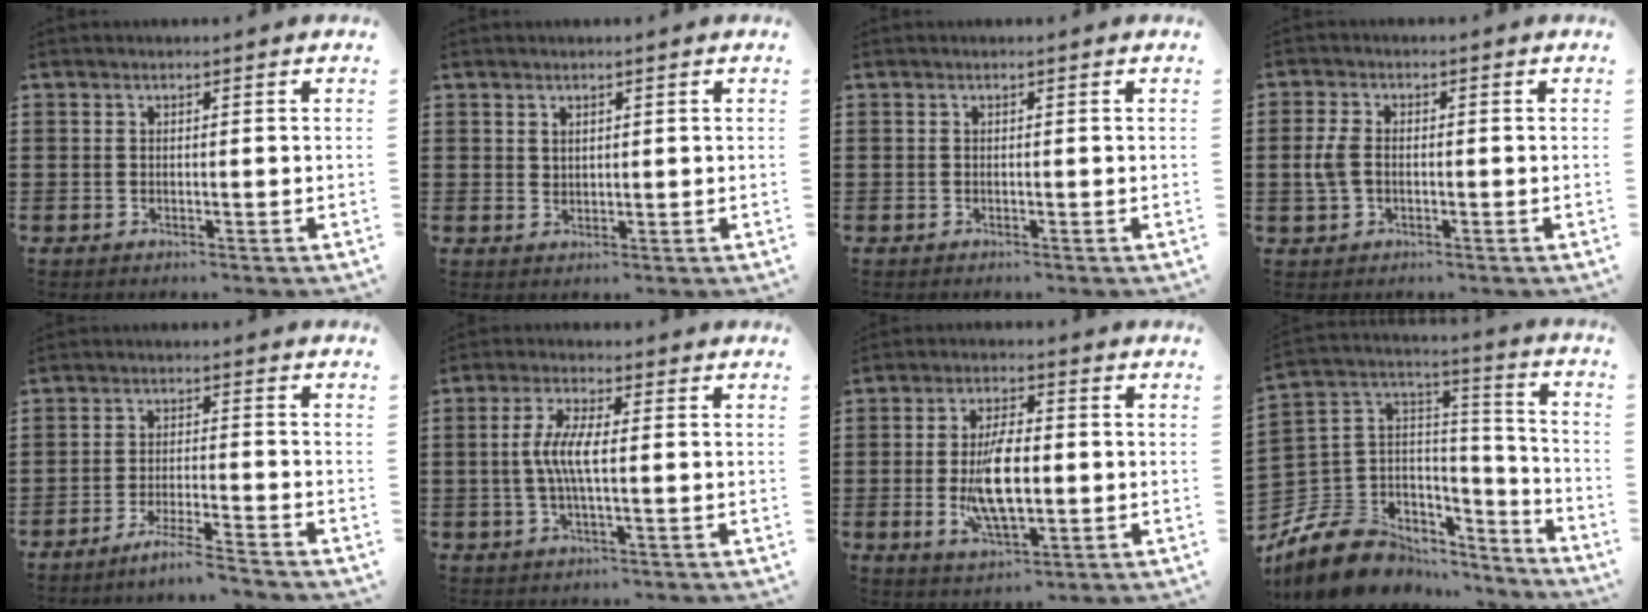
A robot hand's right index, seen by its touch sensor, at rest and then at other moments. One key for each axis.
{"total": 1.4, "fx": 1.2, "fy": 0.7, "fz": 0.2, "tx": -0.006, "ty": 0.002, "tz": 0.024}
{"total": 0.0}
{"total": 3.8, "fx": -0.3, "fy": 2.4, "fz": 2.9, "tx": -0.080, "ty": -0.001, "tz": -0.012}
{"total": 4.5, "fx": -4.1, "fy": -0.6, "fz": 1.7, "tx": -0.034, "ty": -0.010, "tz": -0.081}
{"total": 5.6, "fx": -0.4, "fy": 1.1, "fz": 5.4, "tx": -0.119, "ty": -0.007, "tz": -0.016}
{"total": 9.7, "fx": -1.0, "fy": 4.0, "fz": 8.8, "tx": -0.185, "ty": -0.005, "tz": -0.020}
{"total": 12.3, "fx": -8.2, "fy": 8.1, "fz": 4.3, "tx": -0.123, "ty": 0.017, "tz": -0.151}